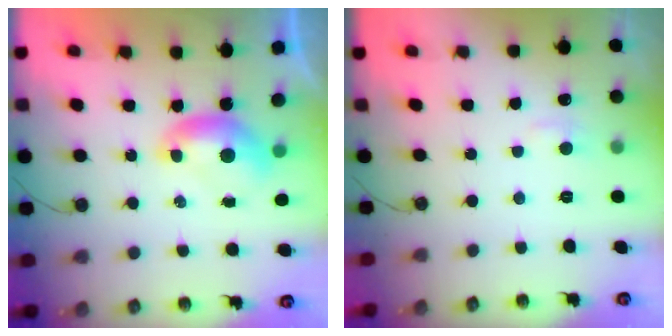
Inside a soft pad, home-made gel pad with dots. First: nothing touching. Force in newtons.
{"total": 2.0, "press": 1.8, "slide": 0.7}